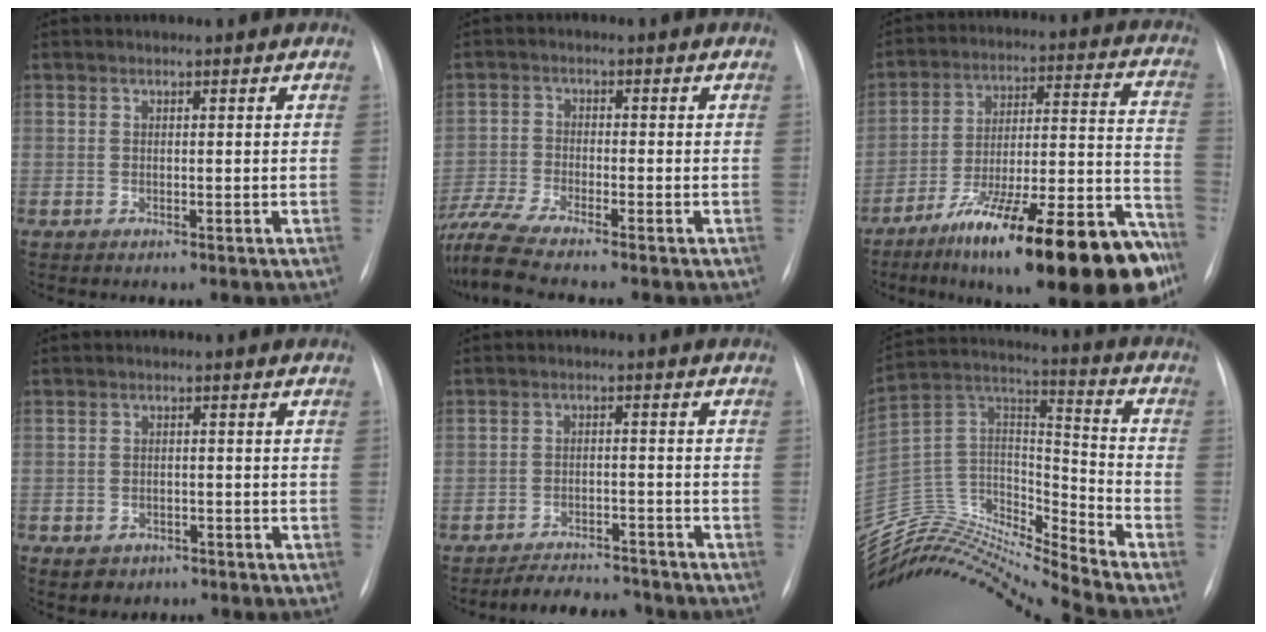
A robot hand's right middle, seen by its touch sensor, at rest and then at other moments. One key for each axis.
{"total": 8.7, "fx": -7.7, "fy": -0.4, "fz": 3.9, "tx": -0.089, "ty": -0.015, "tz": -0.139}
{"total": 26.2, "fx": -16.6, "fy": 4.0, "fz": 19.9, "tx": -0.228, "ty": 0.010, "tz": -0.259}
{"total": 3.5, "fx": -2.2, "fy": 2.6, "fz": 1.0, "tx": -0.018, "ty": 0.003, "tz": -0.020}
{"total": 7.1, "fx": -6.7, "fy": 1.9, "fz": 1.3, "tx": -0.018, "ty": 0.000, "tz": -0.096}
{"total": 21.3, "fx": -20.7, "fy": 0.3, "fz": 5.0, "tx": -0.095, "ty": 0.050, "tz": -0.359}